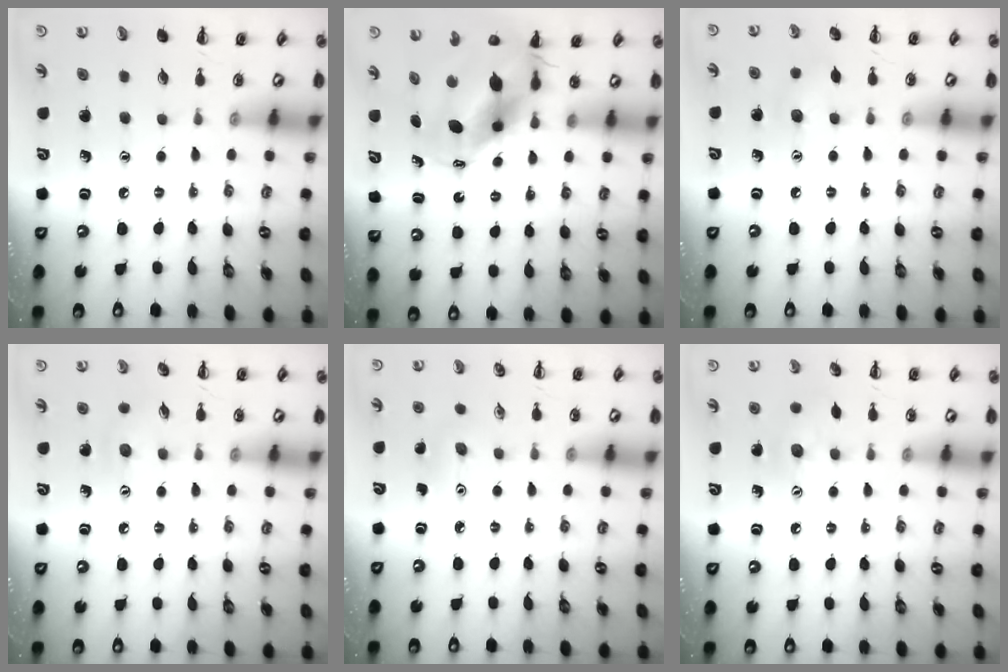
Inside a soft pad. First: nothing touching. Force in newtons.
{"total": 7.2, "press": 7.0, "slide": 1.6}
{"total": 6.7, "press": 6.4, "slide": 1.7}
{"total": 5.6, "press": 5.5, "slide": 1.0}
{"total": 2.8, "press": 2.8, "slide": 0.7}
{"total": 7.7, "press": 7.6, "slide": 1.3}